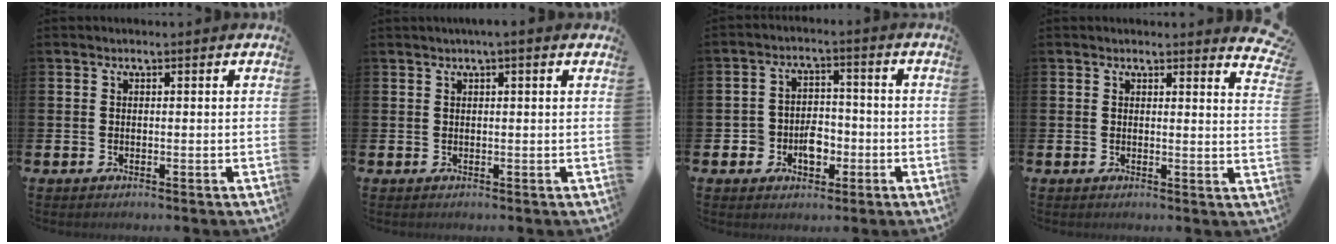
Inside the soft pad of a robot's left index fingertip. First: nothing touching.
{"total": 1.1, "force": [0.8, -0.1, 0.7], "torque": [-0.012, 0.001, 0.013]}
{"total": 4.5, "force": [-2.0, 3.4, 2.0], "torque": [-0.043, 0.010, -0.042]}
{"total": 2.4, "force": [2.4, 0.2, 0.2], "torque": [0.008, -0.018, 0.039]}